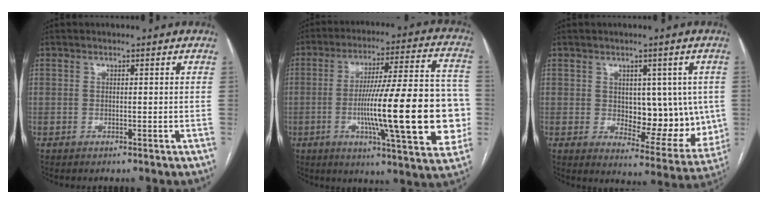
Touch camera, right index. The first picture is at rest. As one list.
[{"total": 23.4, "force": [-4.0, 2.9, 22.9], "torque": [-0.298, 0.017, -0.054]}, {"total": 11.8, "force": [0.6, 6.4, 9.8], "torque": [-0.113, 0.001, 0.028]}]